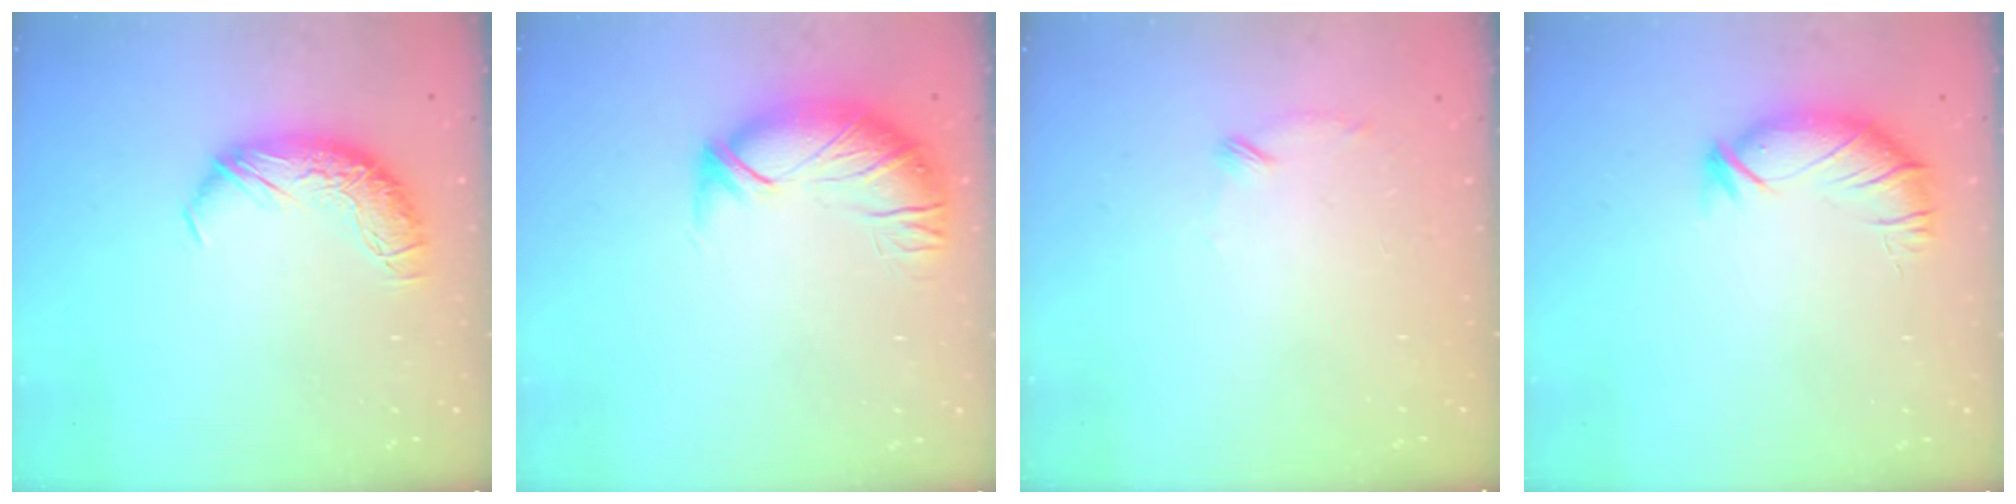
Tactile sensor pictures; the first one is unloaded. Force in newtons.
{"total": 3.0, "press": 1.6, "slide": 2.5}
{"total": 6.8, "press": 6.7, "slide": 0.9}
{"total": 3.0, "press": 2.3, "slide": 1.9}